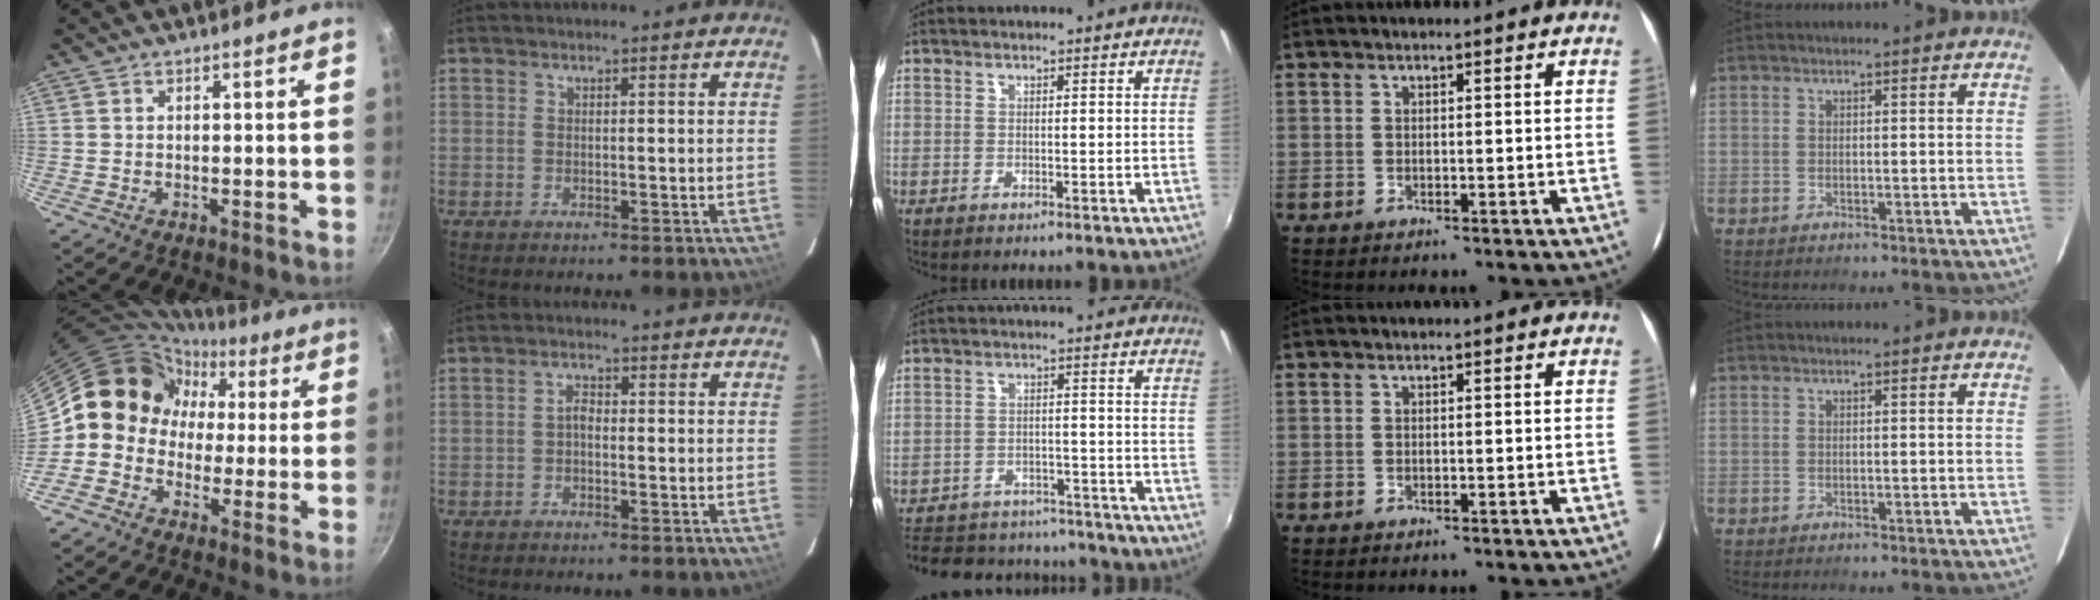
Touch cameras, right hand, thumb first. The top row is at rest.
{"thumb": {"total": 10.0, "force": [0.8, 9.3, 3.7], "torque": [-0.025, 0.032, -0.016]}, "index": {"total": 1.8, "force": [-0.8, 1.0, 1.3], "torque": [-0.027, 0.008, -0.016]}, "middle": {"total": 20.1, "force": [-16.7, 8.7, 7.1], "torque": [-0.168, 0.023, -0.214]}}